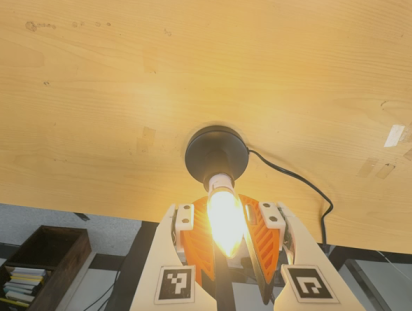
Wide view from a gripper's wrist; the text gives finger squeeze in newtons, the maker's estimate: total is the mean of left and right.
{"total": 14.9, "left": 14.6, "right": 15.1}